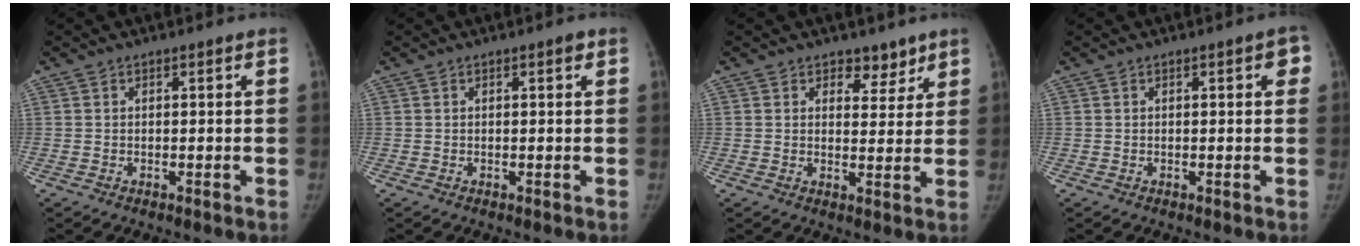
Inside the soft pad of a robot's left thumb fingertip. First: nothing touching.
{"total": 0.8, "force": [0.4, 0.2, 0.6], "torque": [-0.010, 0.000, 0.004]}
{"total": 4.4, "force": [3.2, 2.7, 1.3], "torque": [0.014, -0.021, 0.048]}
{"total": 2.5, "force": [0.8, 1.0, 2.1], "torque": [-0.016, 0.003, 0.005]}